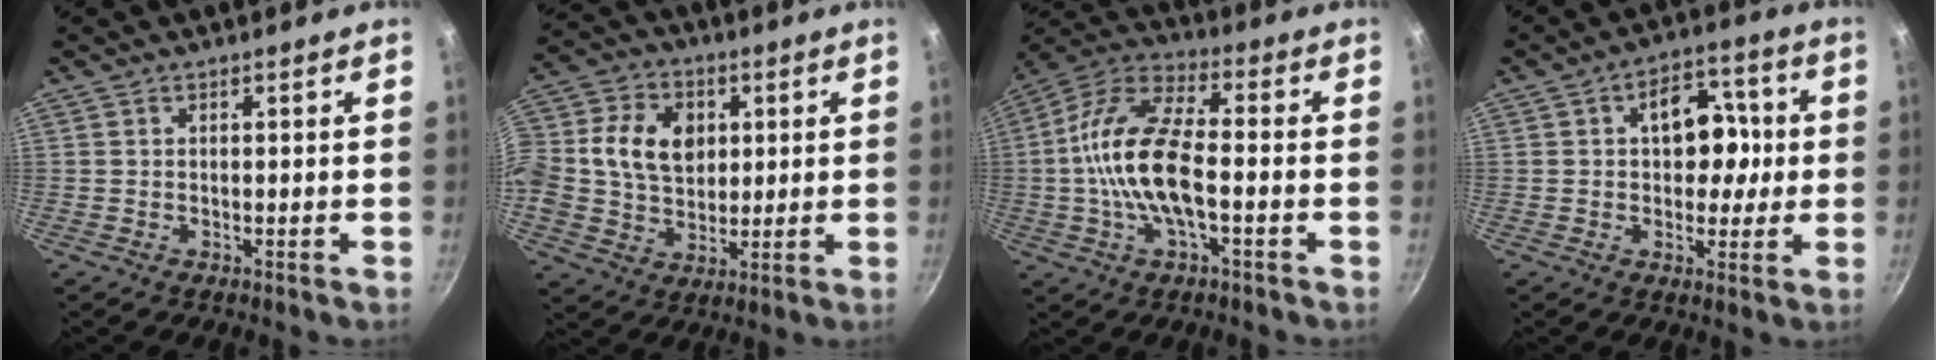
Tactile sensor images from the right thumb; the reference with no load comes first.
{"total": 17.9, "force": [2.8, 14.1, 10.7], "torque": [-0.207, 0.029, 0.041]}
{"total": 15.9, "force": [-2.0, 6.8, 14.2], "torque": [-0.266, 0.040, -0.055]}
{"total": 10.8, "force": [1.1, 7.6, 7.6], "torque": [-0.058, 0.011, 0.006]}